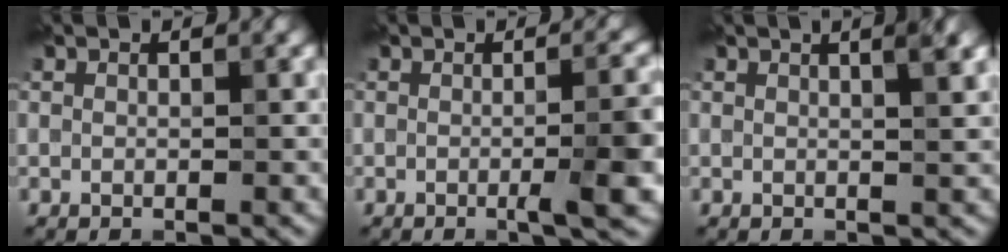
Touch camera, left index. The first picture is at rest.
{"total": 5.2, "force": [-0.8, 1.2, 5.0], "torque": [-0.062, 0.001, -0.017]}
{"total": 2.6, "force": [1.2, 0.7, 2.2], "torque": [-0.020, 0.007, 0.004]}